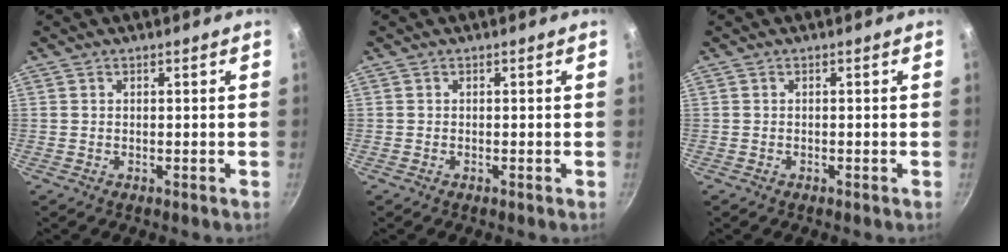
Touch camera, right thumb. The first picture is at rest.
{"total": 0.0}
{"total": 0.0}